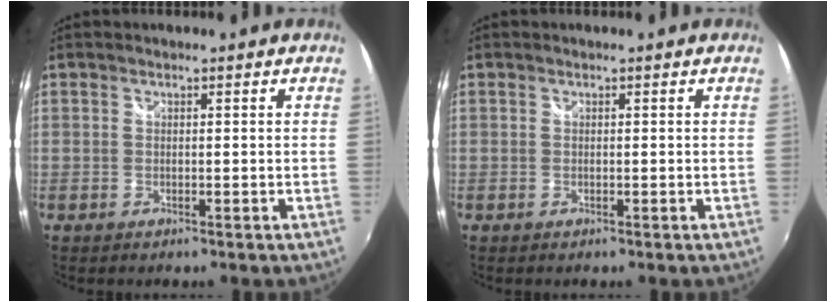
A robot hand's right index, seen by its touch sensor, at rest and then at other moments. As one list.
[{"total": 0.0}]